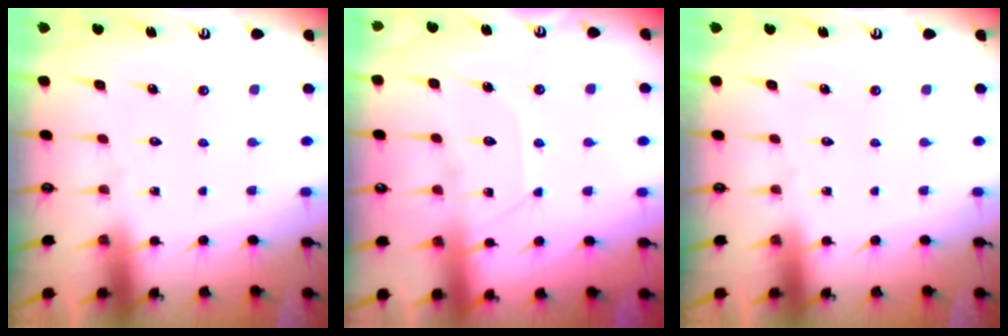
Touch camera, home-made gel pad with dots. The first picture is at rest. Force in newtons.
{"total": 8.2, "press": 8.1, "slide": 0.8}
{"total": 0.0}